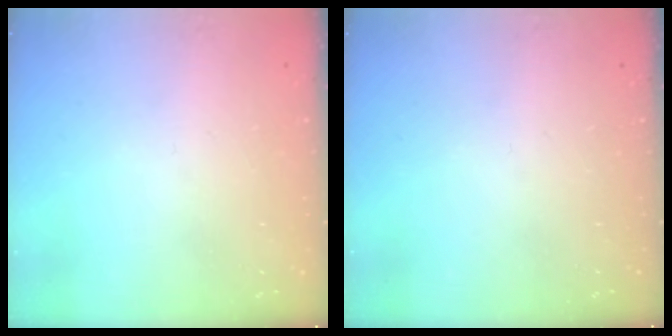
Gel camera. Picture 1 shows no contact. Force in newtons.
{"total": 0.0}